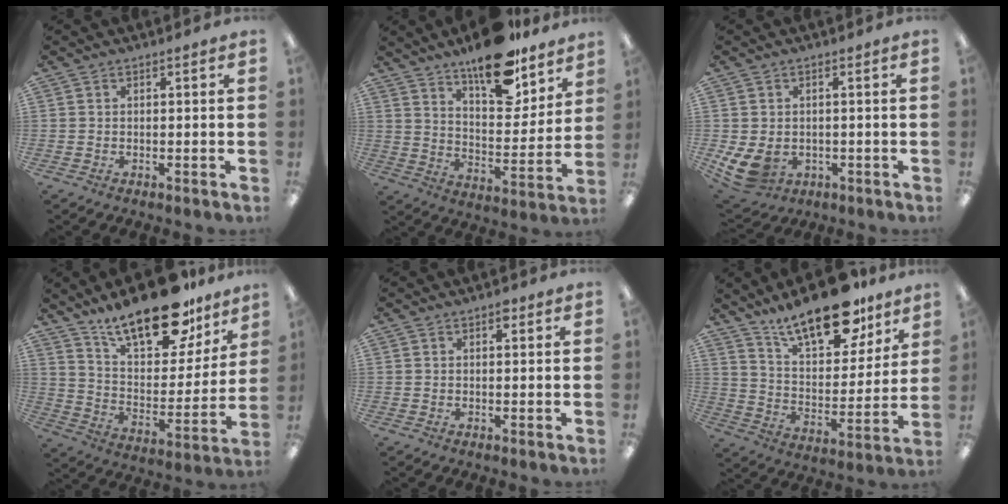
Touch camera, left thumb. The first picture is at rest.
{"total": 18.1, "force": [13.8, 7.0, 9.3], "torque": [-0.136, -0.090, 0.236]}
{"total": 6.7, "force": [-1.2, 5.6, 3.6], "torque": [-0.102, 0.003, -0.019]}
{"total": 22.7, "force": [16.8, 9.1, 12.3], "torque": [-0.190, -0.109, 0.289]}
{"total": 1.3, "force": [0.7, 0.6, 0.9], "torque": [-0.003, -0.003, 0.008]}
{"total": 20.3, "force": [15.1, 8.0, 11.0], "torque": [-0.179, -0.092, 0.261]}